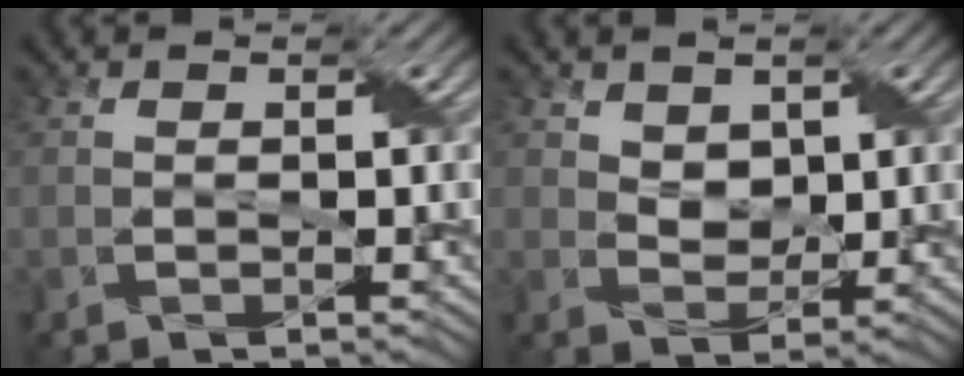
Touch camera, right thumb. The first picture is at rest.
{"total": 3.1, "force": [1.5, 2.2, 1.4], "torque": [-0.040, -0.006, 0.021]}